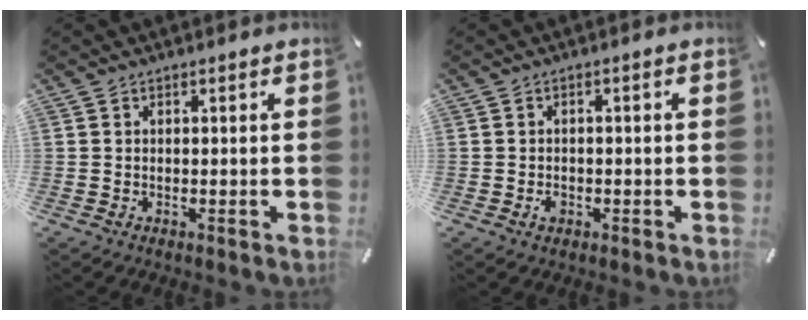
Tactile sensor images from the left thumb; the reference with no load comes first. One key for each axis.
{"total": 2.0, "fx": -0.8, "fy": 1.3, "fz": 1.4, "tx": -0.024, "ty": 0.005, "tz": -0.015}